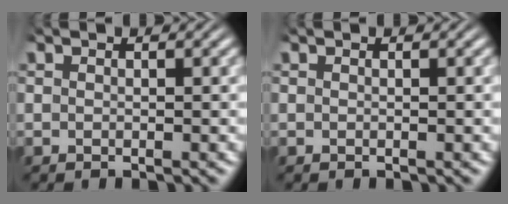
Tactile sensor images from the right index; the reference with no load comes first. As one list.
[{"total": 0.0}]